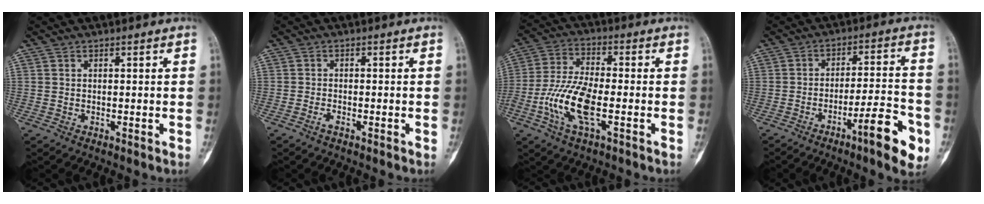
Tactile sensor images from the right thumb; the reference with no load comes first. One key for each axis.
{"total": 1.1, "fx": -0.8, "fy": 0.3, "fz": 0.6, "tx": -0.017, "ty": 0.003, "tz": -0.016}
{"total": 11.6, "fx": -3.4, "fy": 4.4, "fz": 10.2, "tx": -0.224, "ty": 0.017, "tz": -0.071}
{"total": 11.7, "fx": -5.7, "fy": 2.2, "fz": 10.0, "tx": -0.138, "ty": 0.034, "tz": -0.081}